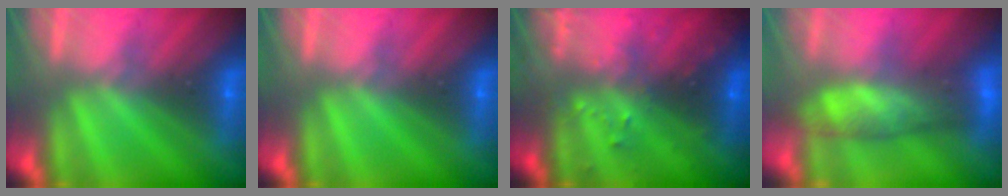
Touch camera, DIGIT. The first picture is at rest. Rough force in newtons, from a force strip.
{"total": 0.0}
{"total": 7.3}
{"total": 5.8}